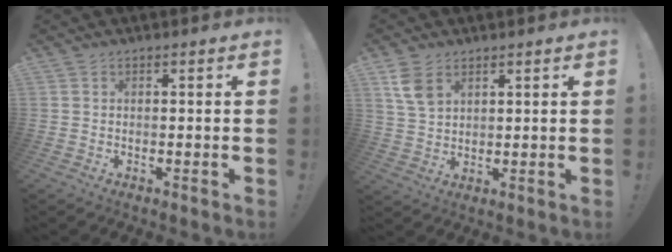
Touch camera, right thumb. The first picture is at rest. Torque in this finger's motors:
{"motor_torque": [-0.03, 0.08, 0.11, 0.30, 0.02]}